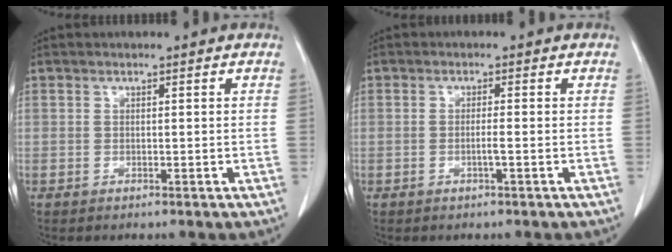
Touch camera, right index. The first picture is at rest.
{"total": 1.4, "force": [-0.5, -0.2, 1.3], "torque": [-0.025, -0.001, -0.009]}